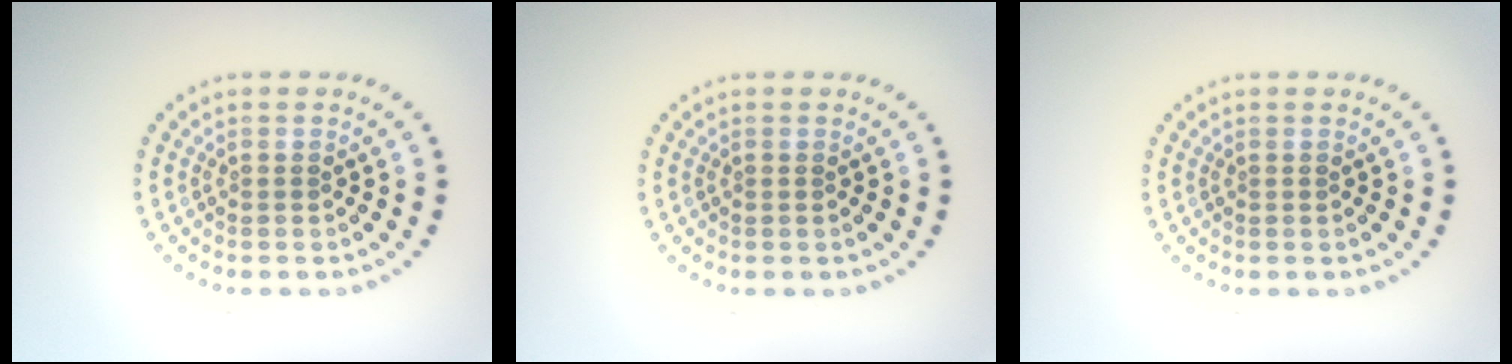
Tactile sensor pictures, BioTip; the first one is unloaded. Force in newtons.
{"total": 0.0}
{"total": 0.0}